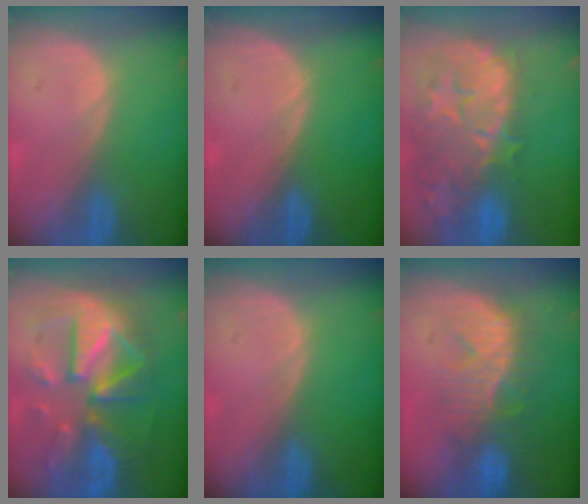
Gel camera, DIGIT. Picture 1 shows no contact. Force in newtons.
{"total": 0.0}
{"total": 14.6, "press": 11.8, "slide": 8.6}
{"total": 12.4, "press": 12.3, "slide": 1.1}
{"total": 0.0}
{"total": 9.0, "press": 8.6, "slide": 2.5}